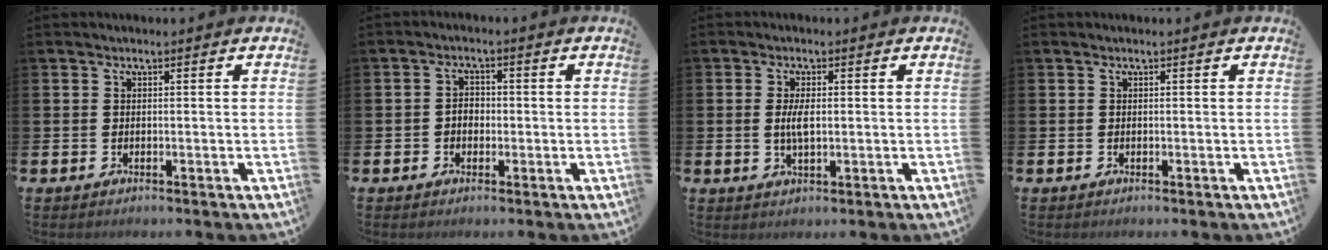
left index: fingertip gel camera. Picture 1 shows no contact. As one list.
[{"total": 2.3, "force": [-0.4, 1.8, 1.4], "torque": [-0.015, 0.002, -0.012]}, {"total": 3.3, "force": [0.3, 1.3, 3.1], "torque": [-0.048, 0.000, 0.001]}, {"total": 0.0}]